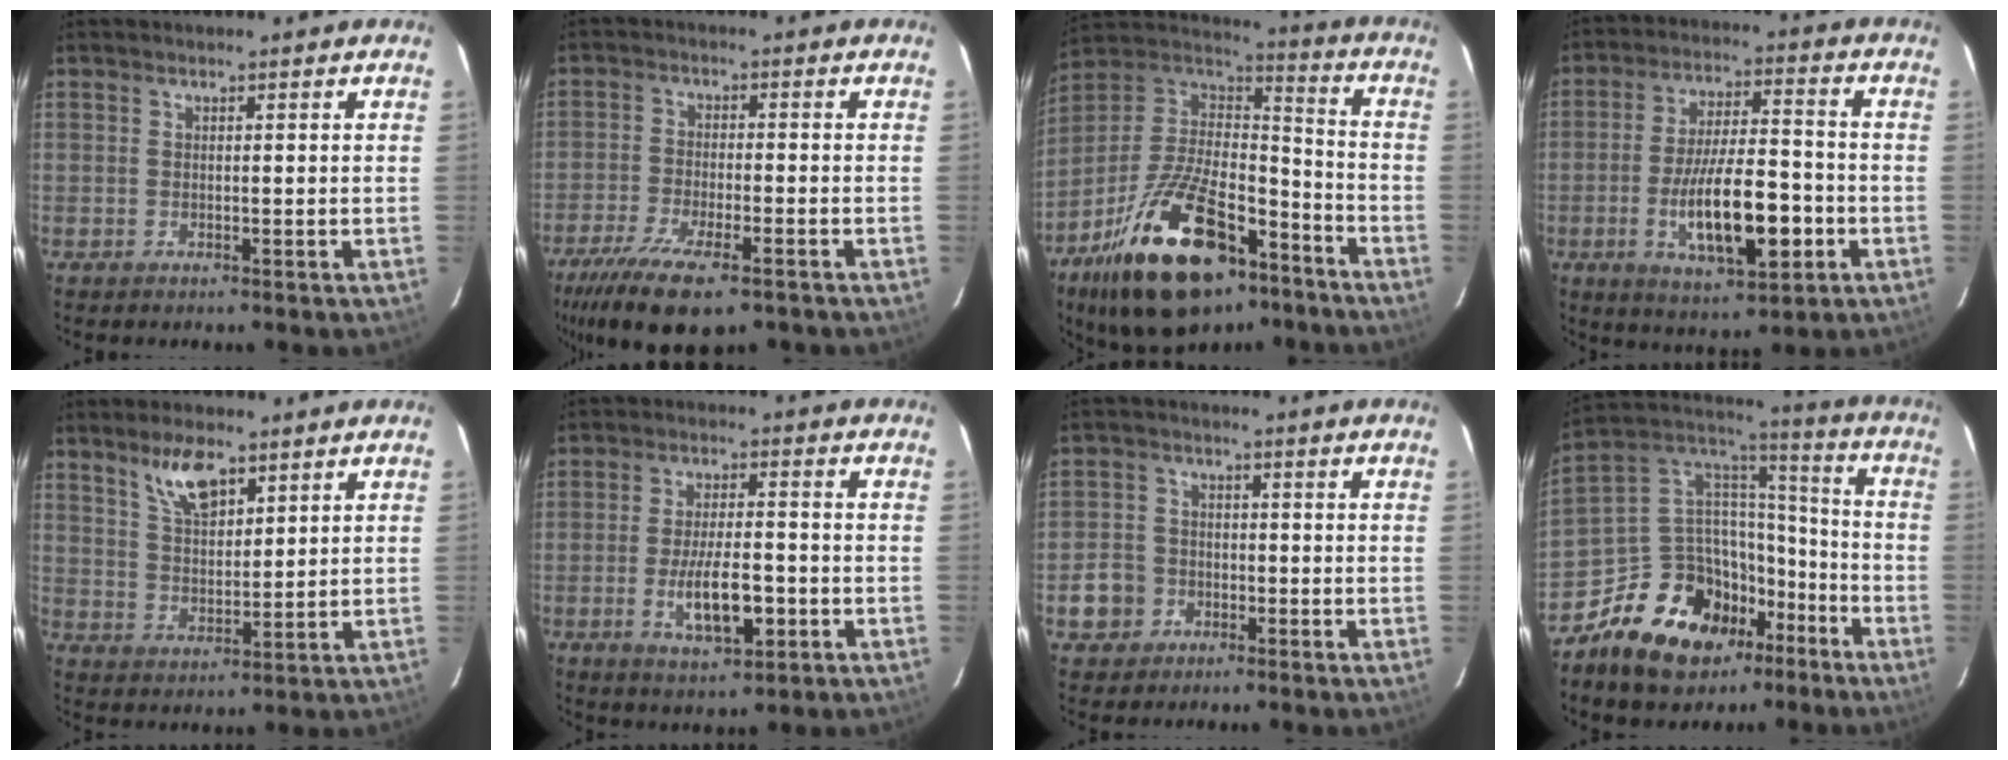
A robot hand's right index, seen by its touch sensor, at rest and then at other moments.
{"total": 13.5, "force": [-9.2, 4.1, 9.0], "torque": [-0.200, -0.044, -0.163]}
{"total": 27.9, "force": [-16.8, 12.9, 18.2], "torque": [-0.349, -0.004, -0.264]}
{"total": 14.9, "force": [-4.7, 4.9, 13.3], "torque": [-0.245, -0.009, -0.067]}
{"total": 7.5, "force": [4.9, 2.9, 5.0], "torque": [-0.088, 0.004, 0.097]}
{"total": 9.6, "force": [-3.1, 3.3, 8.5], "torque": [-0.163, -0.013, -0.047]}
{"total": 6.0, "force": [-2.6, 5.3, 1.3], "torque": [-0.041, 0.017, -0.043]}
{"total": 19.7, "force": [-11.8, 12.9, 9.1], "torque": [-0.195, 0.045, -0.182]}